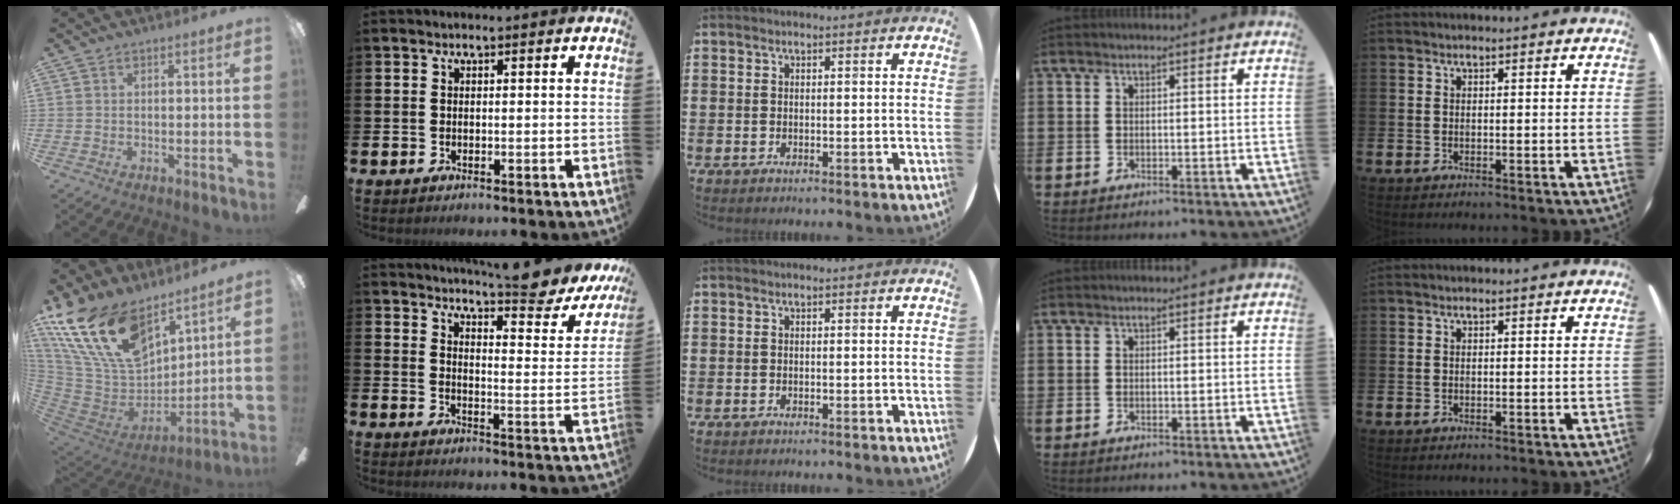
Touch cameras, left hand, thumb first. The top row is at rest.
{"thumb": {"total": 23.3, "force": [14.5, 12.3, 13.3], "torque": [-0.288, -0.070, 0.270]}, "index": {"total": 7.2, "force": [6.7, 0.4, 2.6], "torque": [-0.046, -0.054, 0.109]}}